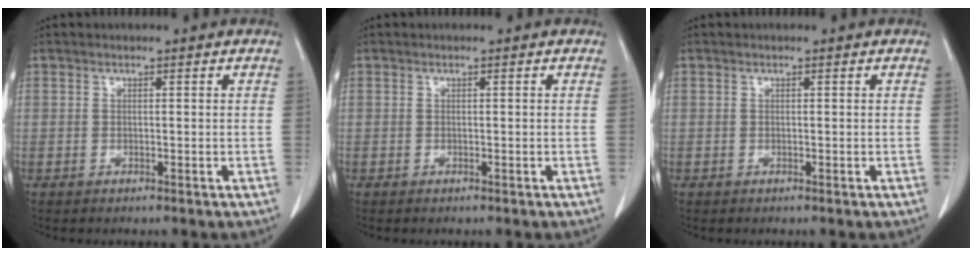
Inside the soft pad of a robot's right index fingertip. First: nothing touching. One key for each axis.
{"total": 0.0}
{"total": 0.0}